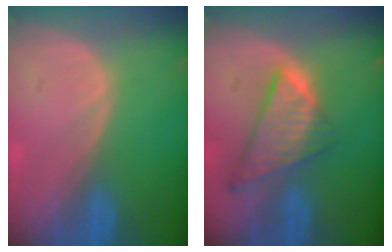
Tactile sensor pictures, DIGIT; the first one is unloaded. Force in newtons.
{"total": 8.6, "press": 7.3, "slide": 4.5}